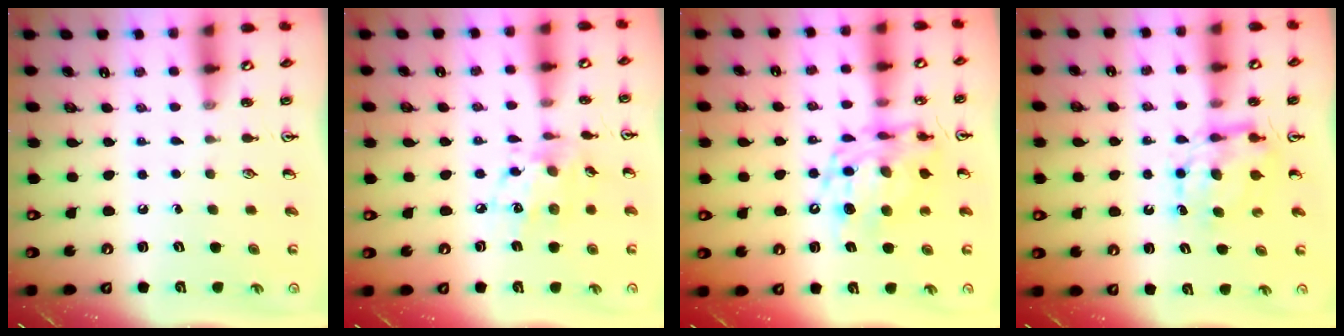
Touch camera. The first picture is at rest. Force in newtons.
{"total": 10.8, "press": 10.8, "slide": 0.7}
{"total": 13.5, "press": 13.5, "slide": 1.1}
{"total": 7.3, "press": 7.3, "slide": 0.2}